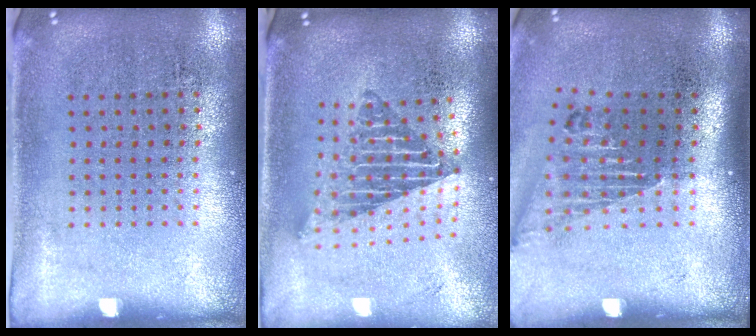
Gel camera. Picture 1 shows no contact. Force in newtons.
{"total": 2.0, "press": 1.6, "slide": 1.3}
{"total": 1.6, "press": 1.2, "slide": 1.0}